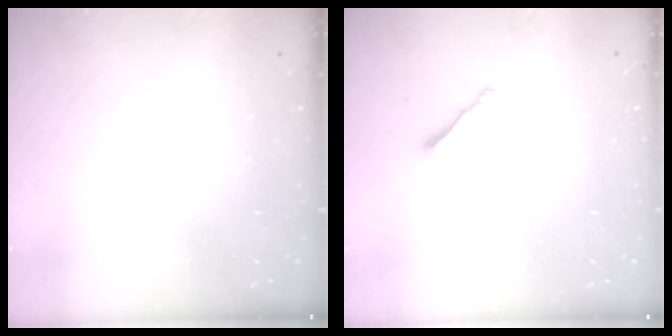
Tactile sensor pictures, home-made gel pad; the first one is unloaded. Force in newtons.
{"total": 2.0, "press": 2.0, "slide": 0.5}